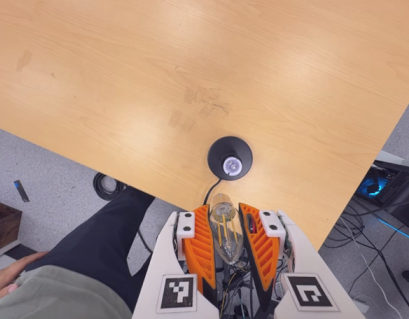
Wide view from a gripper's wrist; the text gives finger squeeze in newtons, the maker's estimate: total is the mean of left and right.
{"total": 19.6, "left": 20.8, "right": 18.3}